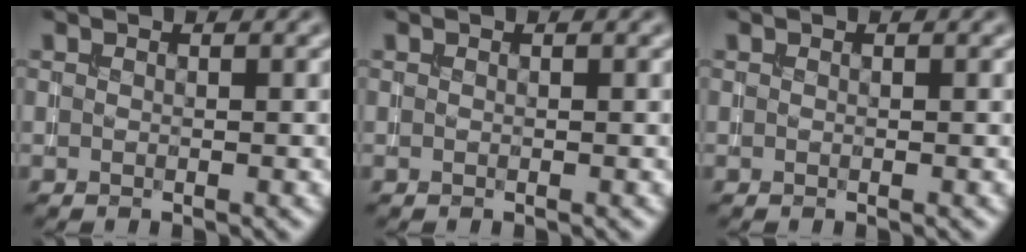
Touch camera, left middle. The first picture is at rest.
{"total": 0.0}
{"total": 0.0}